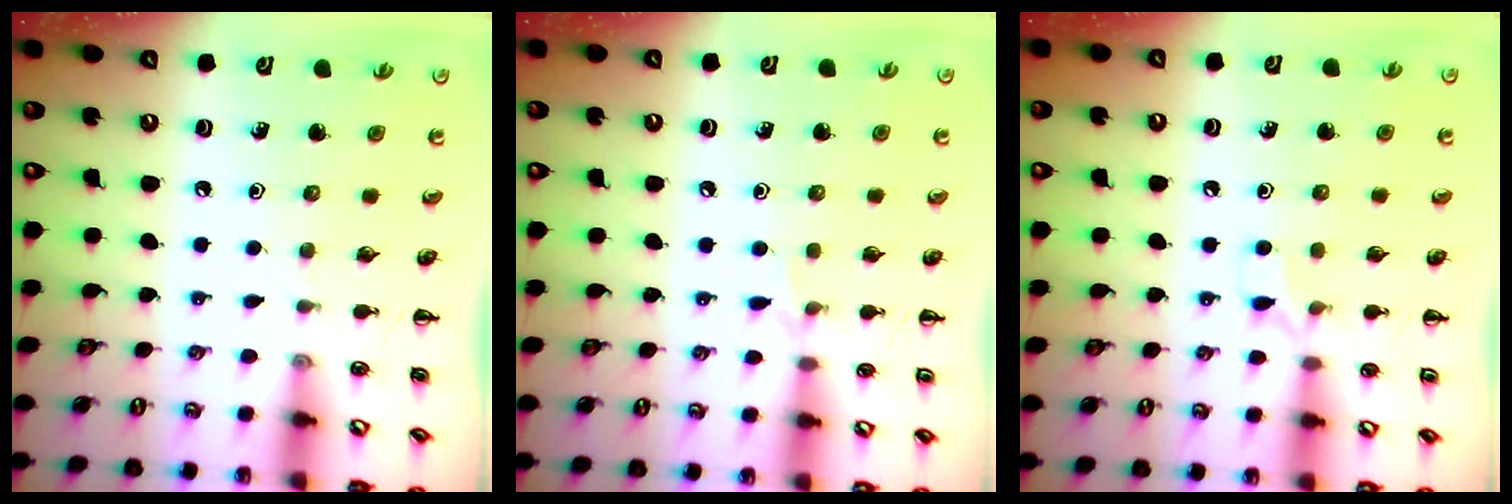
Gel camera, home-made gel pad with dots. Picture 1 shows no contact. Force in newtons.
{"total": 5.1, "press": 4.8, "slide": 1.7}
{"total": 6.3, "press": 5.9, "slide": 2.0}